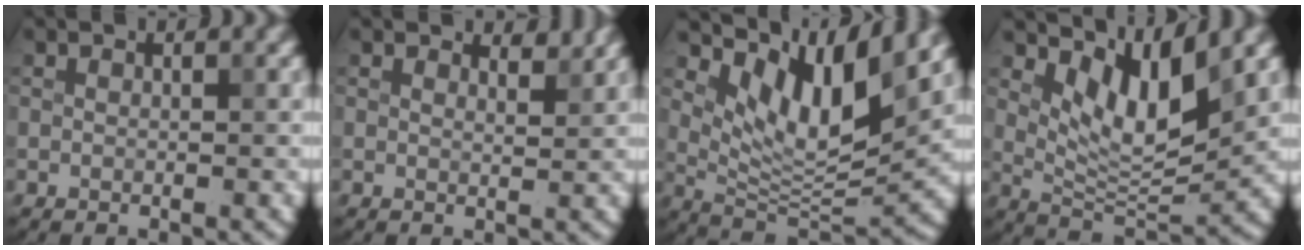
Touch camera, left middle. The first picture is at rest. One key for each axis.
{"total": 1.6, "fx": 1.6, "fy": 0.2, "fz": 0.3, "tx": -0.007, "ty": -0.002, "tz": 0.017}
{"total": 8.7, "fx": 4.7, "fy": 3.0, "fz": 6.7, "tx": -0.111, "ty": -0.014, "tz": 0.091}
{"total": 6.0, "fx": 3.0, "fy": 2.3, "fz": 4.6, "tx": -0.086, "ty": -0.017, "tz": 0.057}